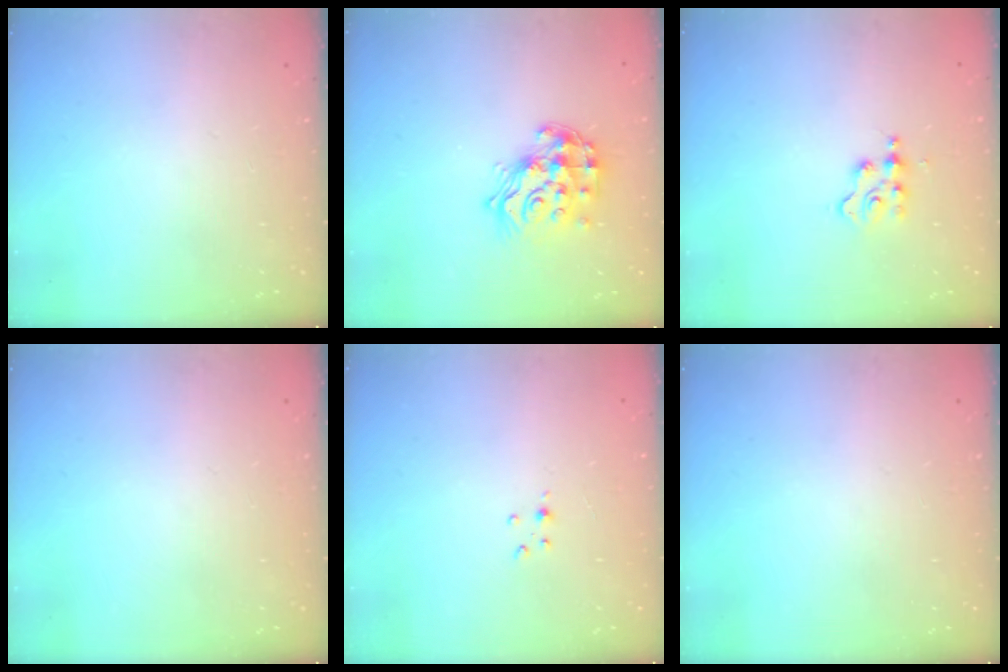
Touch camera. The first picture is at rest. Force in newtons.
{"total": 15.5, "press": 15.4, "slide": 1.0}
{"total": 2.1, "press": 2.1, "slide": 0.3}
{"total": 0.0}
{"total": 2.8, "press": 2.8, "slide": 0.4}
{"total": 0.0}